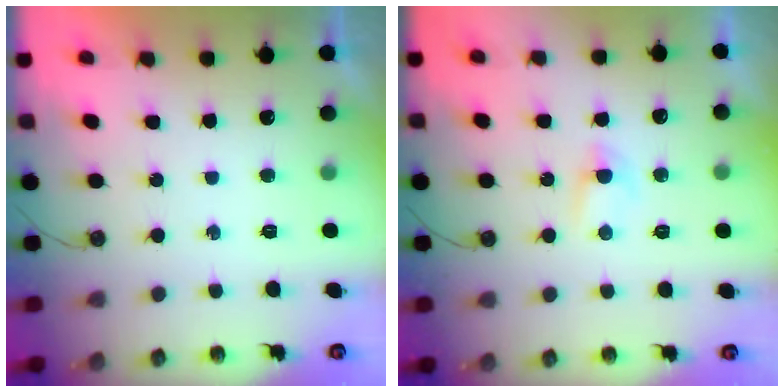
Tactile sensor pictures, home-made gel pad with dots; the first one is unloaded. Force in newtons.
{"total": 3.2, "press": 3.1, "slide": 0.5}